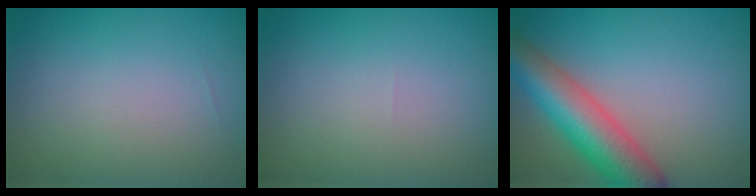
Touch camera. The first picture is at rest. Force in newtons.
{"total": 0.0}
{"total": 7.2, "press": 7.2, "slide": 0.4}